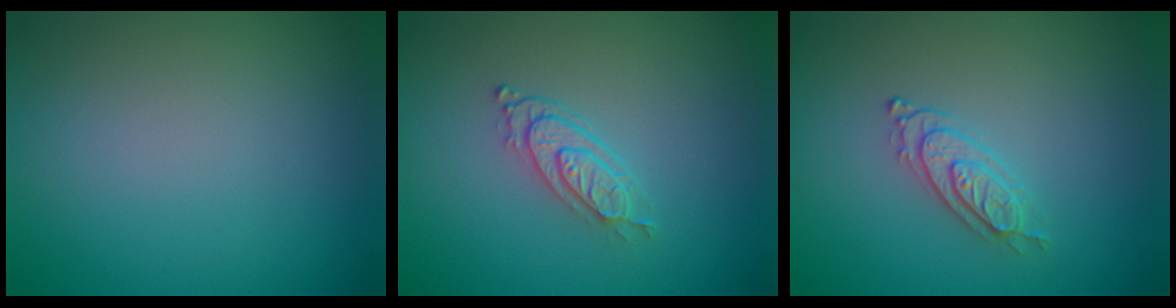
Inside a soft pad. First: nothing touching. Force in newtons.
{"total": 2.7, "press": 2.1, "slide": 1.6}
{"total": 2.2, "press": 2.0, "slide": 0.7}